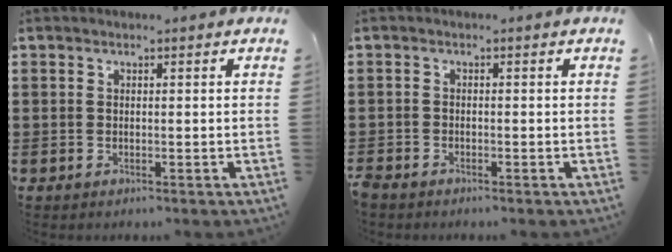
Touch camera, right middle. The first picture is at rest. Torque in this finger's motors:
{"motor_torque": [0.01, 0.08, 1.05, 0.21]}